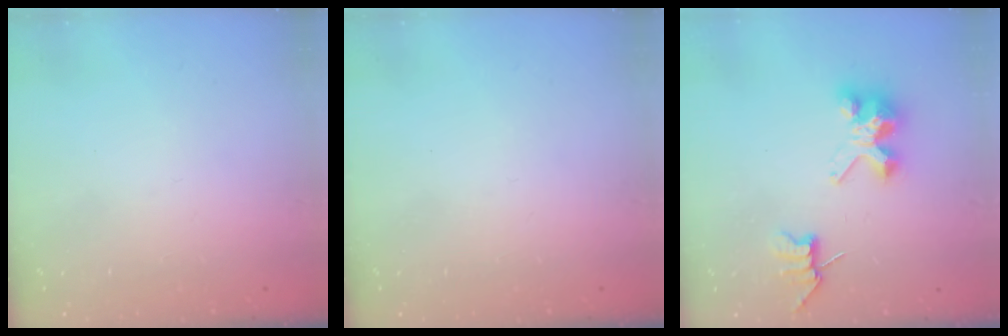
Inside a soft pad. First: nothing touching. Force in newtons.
{"total": 0.0}
{"total": 7.8, "press": 7.8, "slide": 0.5}